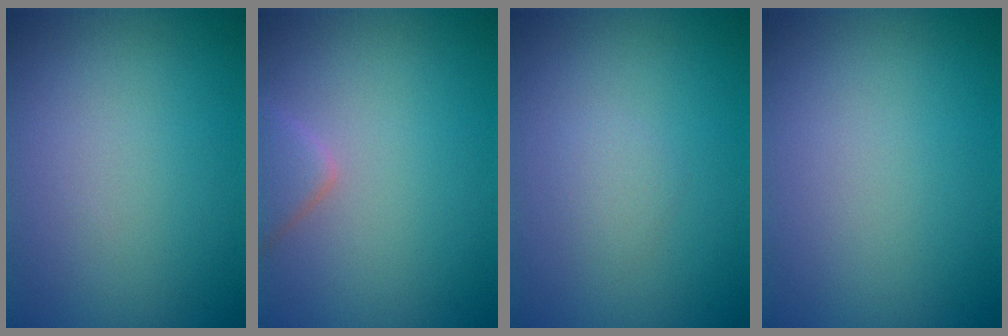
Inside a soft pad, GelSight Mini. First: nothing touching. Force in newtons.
{"total": 2.1, "press": 2.1, "slide": 0.2}
{"total": 1.0, "press": 1.0, "slide": 0.1}
{"total": 0.0}